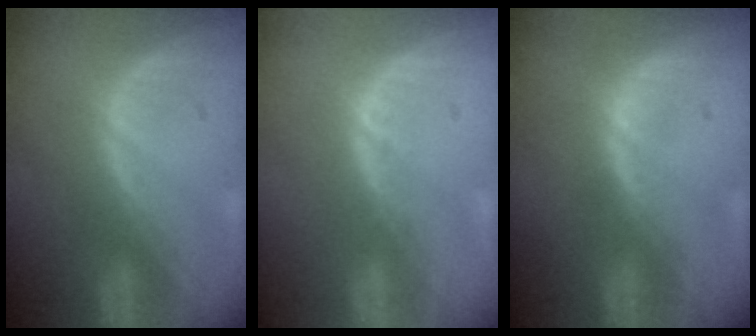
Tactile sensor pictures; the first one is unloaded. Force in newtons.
{"total": 1.3, "press": 1.2, "slide": 0.6}
{"total": 0.7, "press": 0.6, "slide": 0.3}